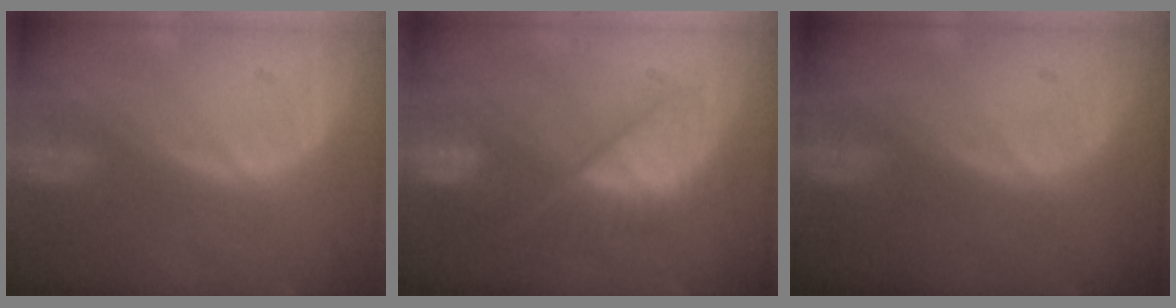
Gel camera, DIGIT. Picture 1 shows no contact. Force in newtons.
{"total": 9.4, "press": 8.2, "slide": 4.7}
{"total": 0.0}